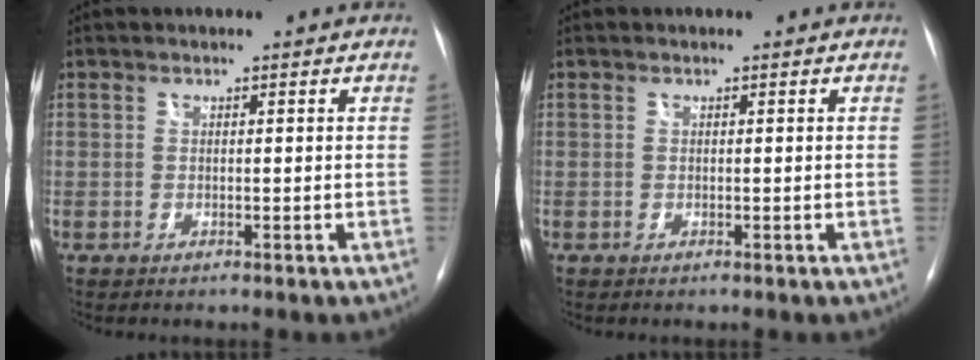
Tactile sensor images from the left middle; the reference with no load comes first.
{"total": 0.0}